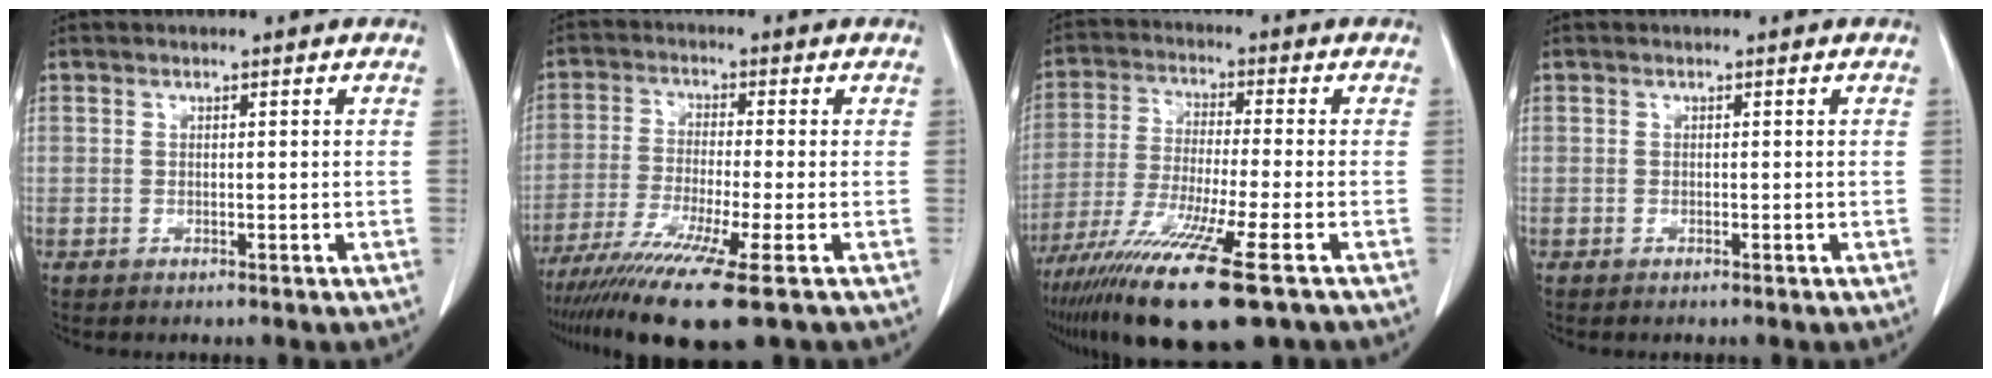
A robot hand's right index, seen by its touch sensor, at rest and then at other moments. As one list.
[{"total": 11.9, "force": [-7.9, -0.6, 8.9], "torque": [-0.163, -0.032, -0.133]}, {"total": 16.2, "force": [-10.1, 0.3, 12.7], "torque": [-0.239, -0.051, -0.177]}, {"total": 0.0}]